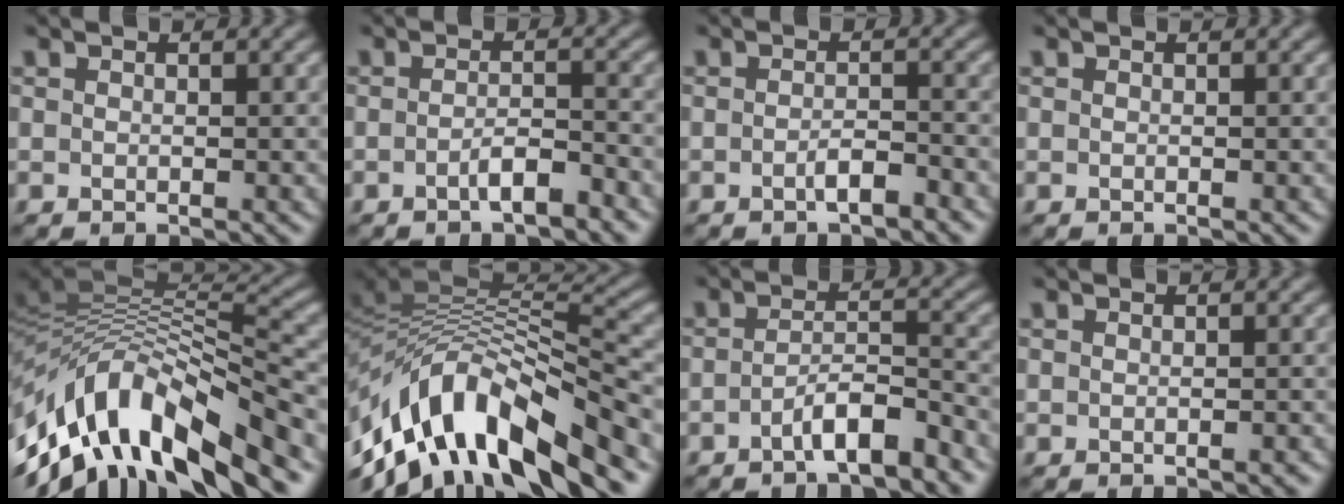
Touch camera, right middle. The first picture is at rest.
{"total": 2.3, "force": [-1.3, 0.6, 1.8], "torque": [-0.030, 0.006, -0.025]}
{"total": 1.9, "force": [-1.1, 0.5, 1.5], "torque": [-0.027, 0.003, -0.020]}
{"total": 0.0}
{"total": 13.0, "force": [-5.8, 5.3, 10.3], "torque": [-0.195, 0.015, -0.099]}
{"total": 12.7, "force": [-6.7, 5.3, 9.4], "torque": [-0.176, 0.018, -0.119]}
{"total": 4.2, "force": [-2.6, 1.0, 3.1], "torque": [-0.054, 0.008, -0.048]}
{"total": 0.6, "force": [-0.4, 0.1, 0.5], "torque": [-0.007, 0.002, -0.004]}